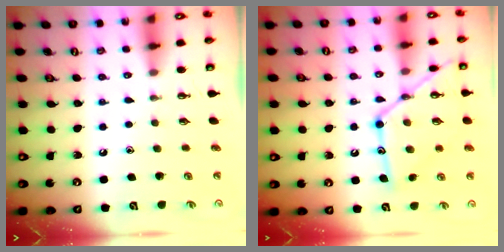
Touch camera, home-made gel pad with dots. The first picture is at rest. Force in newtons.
{"total": 17.5, "press": 17.4, "slide": 1.5}